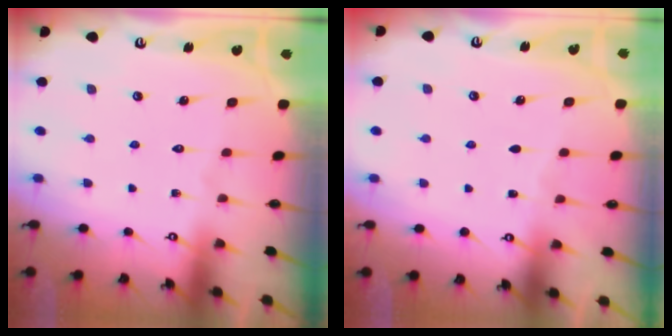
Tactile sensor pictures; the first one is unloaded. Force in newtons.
{"total": 3.1, "press": 3.0, "slide": 0.5}